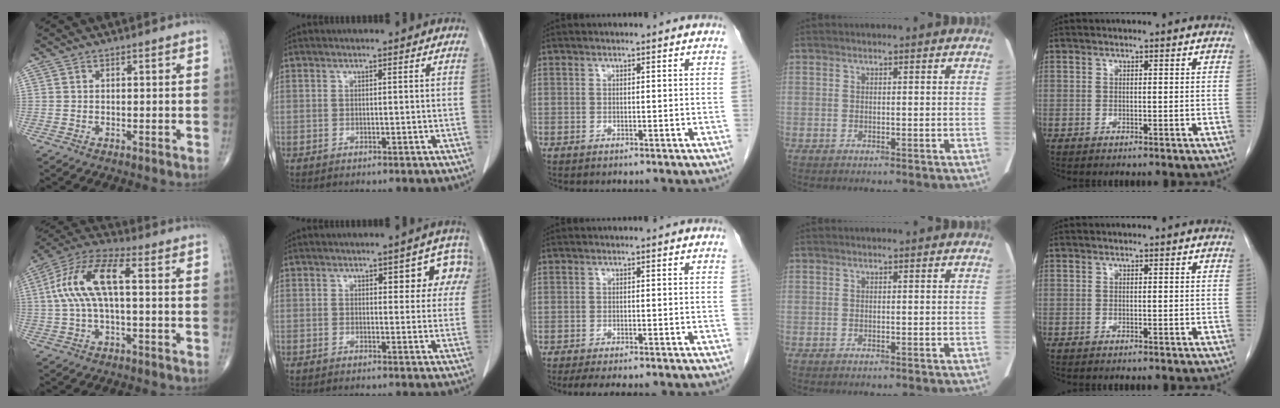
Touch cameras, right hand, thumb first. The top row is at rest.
{"thumb": {"total": 12.8, "force": [1.2, 4.9, 11.8], "torque": [-0.258, 0.040, 0.018]}, "index": {"total": 6.5, "force": [2.9, 3.2, 4.8], "torque": [-0.034, 0.016, 0.028]}, "middle": {"total": 10.3, "force": [-8.9, 1.8, 4.8], "torque": [-0.058, -0.011, -0.111]}}